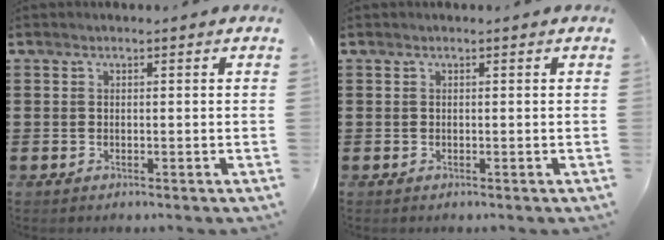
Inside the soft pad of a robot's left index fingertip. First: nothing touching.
{"total": 0.0}